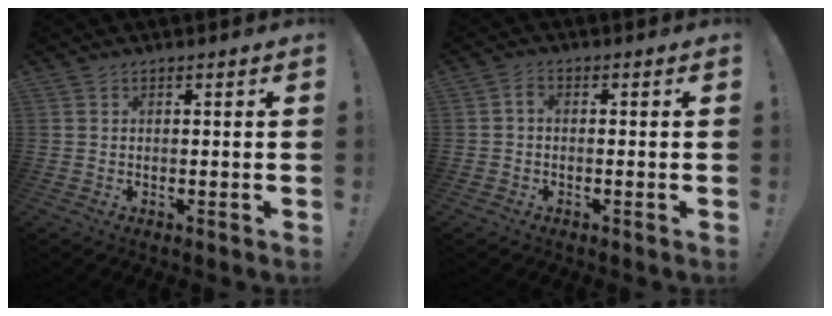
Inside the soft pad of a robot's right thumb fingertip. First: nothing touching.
{"total": 1.6, "force": [-0.7, 0.9, 1.2], "torque": [-0.028, 0.009, -0.011]}